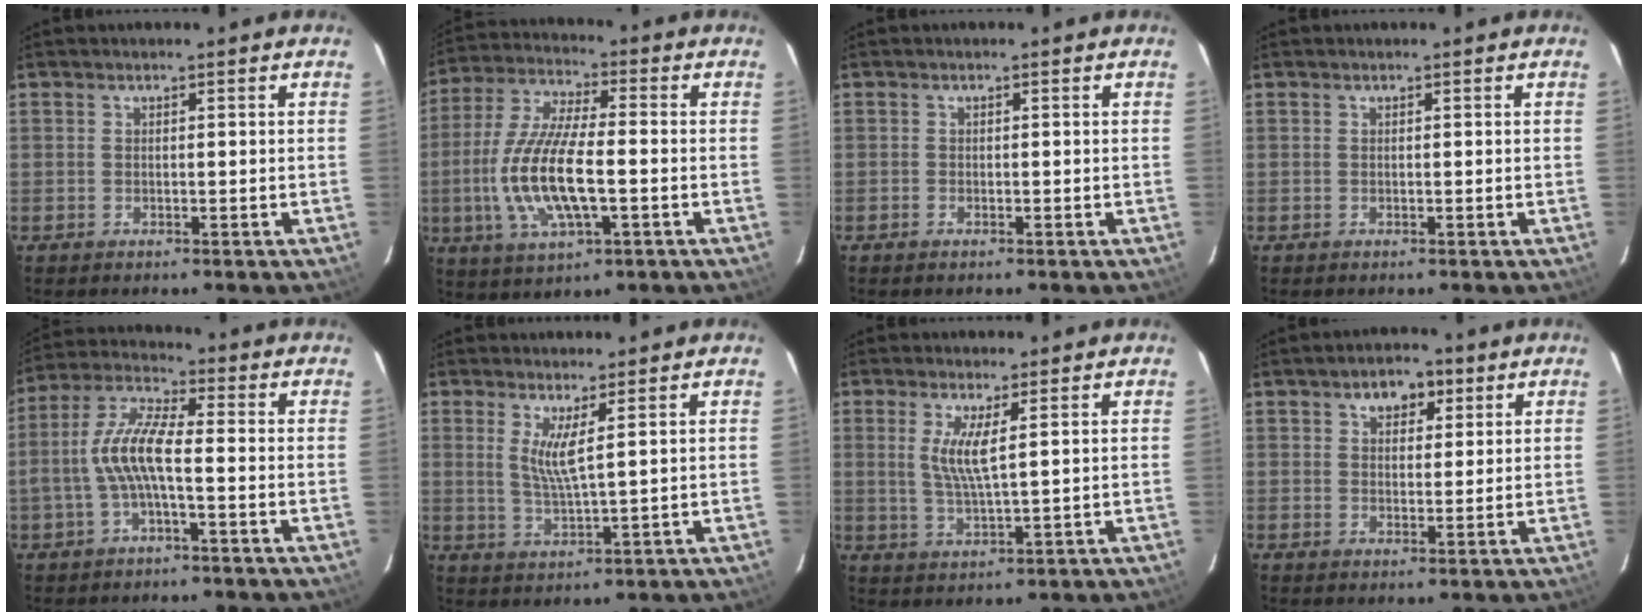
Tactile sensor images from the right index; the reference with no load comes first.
{"total": 14.9, "force": [-2.9, 4.9, 13.8], "torque": [-0.287, -0.007, -0.055]}
{"total": 0.6, "force": [-0.5, 0.3, 0.1], "torque": [-0.002, 0.001, -0.010]}
{"total": 0.0}
{"total": 9.0, "force": [-1.8, 2.2, 8.5], "torque": [-0.189, 0.011, -0.035]}
{"total": 4.6, "force": [1.9, -0.1, 4.2], "torque": [-0.084, -0.016, 0.036]}
{"total": 5.4, "force": [1.7, 0.4, 5.1], "torque": [-0.106, -0.011, 0.034]}
{"total": 5.4, "force": [2.8, 3.3, 3.1], "torque": [-0.045, 0.014, 0.044]}